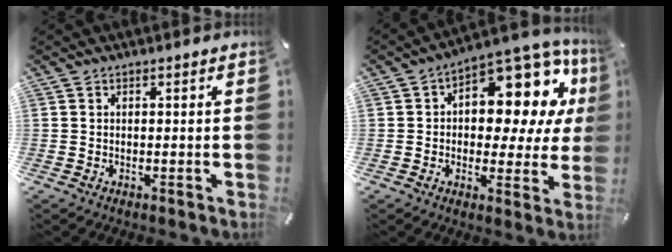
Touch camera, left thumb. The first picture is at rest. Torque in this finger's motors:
{"motor_torque": [1.41, 1.33, 1.14, -0.89, 0.19]}